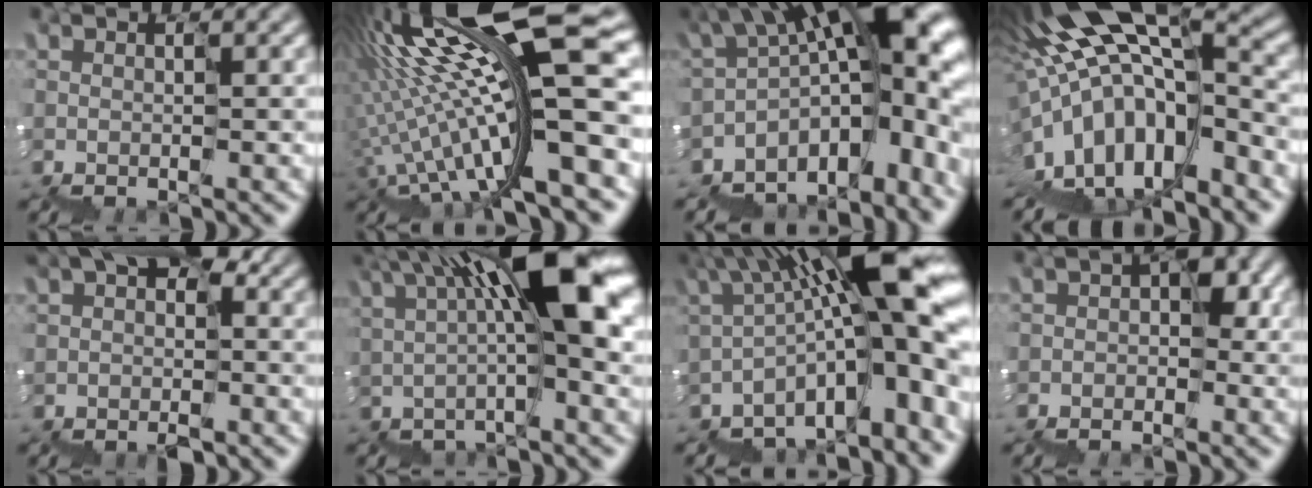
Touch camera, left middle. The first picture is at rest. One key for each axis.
{"total": 15.5, "fx": 1.4, "fy": 2.9, "fz": 15.1, "tx": -0.257, "ty": 0.021, "tz": 0.021}
{"total": 13.1, "fx": -3.8, "fy": 6.5, "fz": 10.7, "tx": -0.152, "ty": 0.027, "tz": -0.056}
{"total": 13.1, "fx": -2.5, "fy": 5.2, "fz": 11.7, "tx": -0.216, "ty": 0.036, "tz": -0.034}
{"total": 5.3, "fx": 0.8, "fy": 3.0, "fz": 4.3, "tx": -0.064, "ty": 0.022, "tz": 0.012}
{"total": 9.6, "fx": 3.2, "fy": 2.7, "fz": 8.7, "tx": -0.135, "ty": 0.035, "tz": 0.050}
{"total": 12.6, "fx": 0.2, "fy": 3.2, "fz": 12.2, "tx": -0.184, "ty": 0.031, "tz": 0.008}
{"total": 2.3, "fx": -0.4, "fy": 1.3, "fz": 1.8, "tx": -0.045, "ty": 0.013, "tz": -0.013}